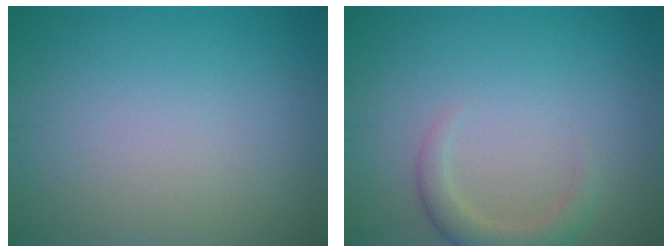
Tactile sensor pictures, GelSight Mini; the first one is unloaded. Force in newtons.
{"total": 2.4, "press": 2.4, "slide": 0.3}